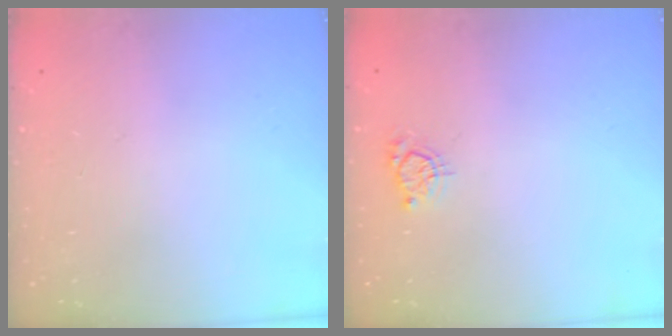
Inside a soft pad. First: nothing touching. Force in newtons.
{"total": 4.5, "press": 4.4, "slide": 0.6}